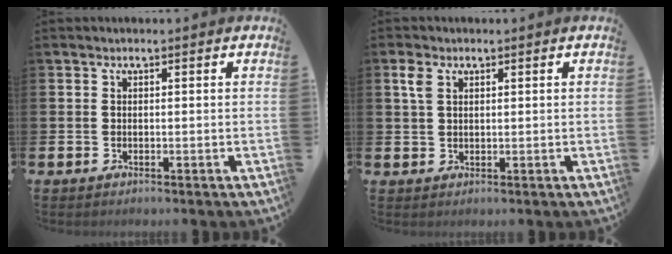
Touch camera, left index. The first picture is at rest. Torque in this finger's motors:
{"motor_torque": [0.49, 0.01, -0.03, -0.01]}